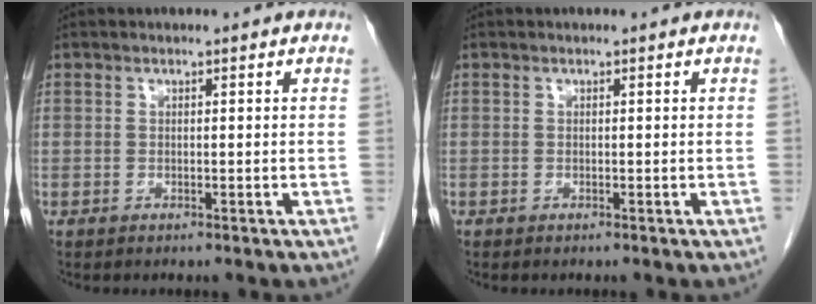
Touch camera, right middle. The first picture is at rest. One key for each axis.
{"total": 0.0}